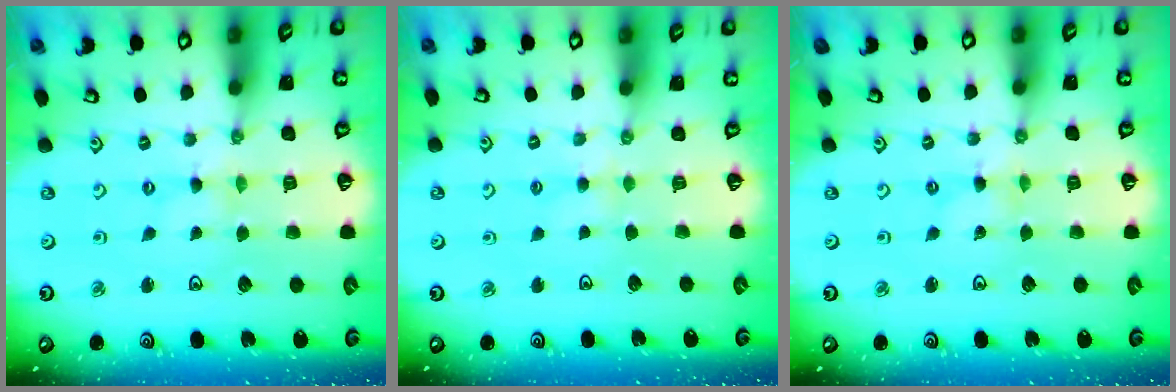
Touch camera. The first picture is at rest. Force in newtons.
{"total": 2.8, "press": 2.7, "slide": 0.5}
{"total": 0.0}